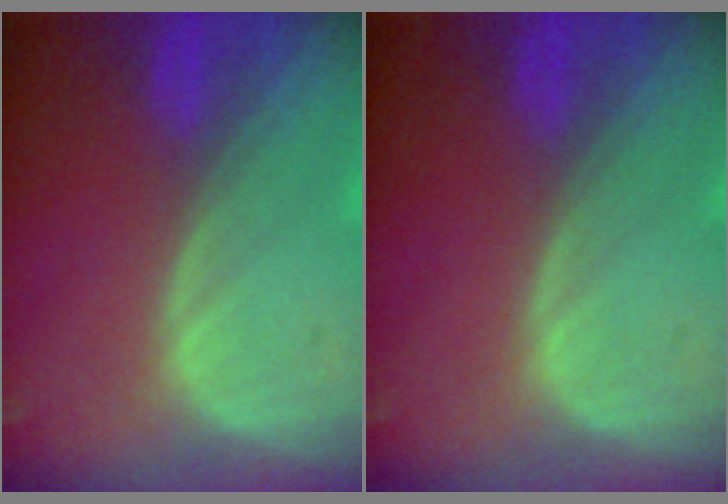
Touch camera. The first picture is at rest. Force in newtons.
{"total": 0.0}